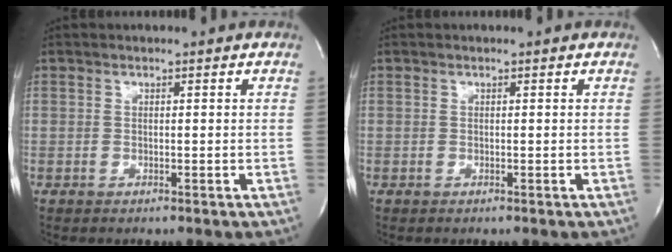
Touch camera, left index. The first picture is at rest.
{"total": 0.0}